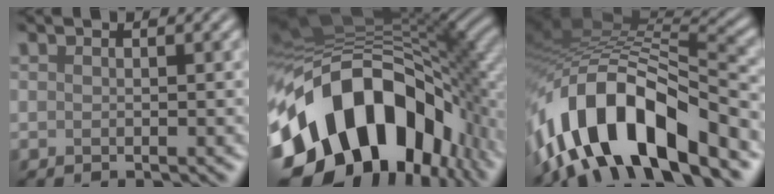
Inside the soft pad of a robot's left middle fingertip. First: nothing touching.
{"total": 17.6, "force": [-5.8, 11.2, 12.3], "torque": [-0.210, -0.010, -0.097]}
{"total": 12.7, "force": [-6.5, 5.4, 9.5], "torque": [-0.152, 0.011, -0.115]}